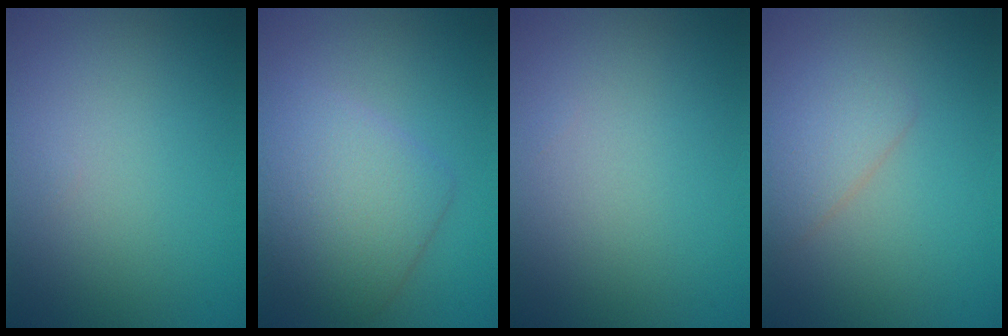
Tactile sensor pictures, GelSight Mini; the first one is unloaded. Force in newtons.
{"total": 4.9, "press": 4.9, "slide": 0.2}
{"total": 0.0}
{"total": 1.9, "press": 1.8, "slide": 0.1}